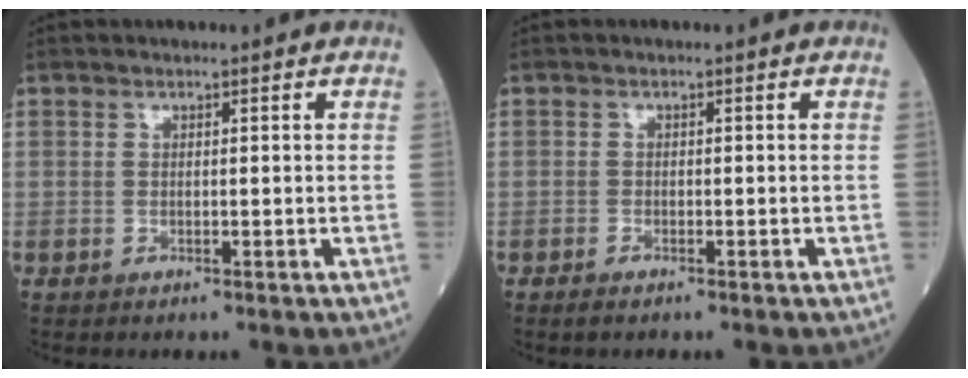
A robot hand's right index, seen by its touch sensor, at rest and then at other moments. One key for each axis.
{"total": 1.0, "fx": -0.8, "fy": 0.3, "fz": 0.5, "tx": -0.018, "ty": -0.004, "tz": -0.014}